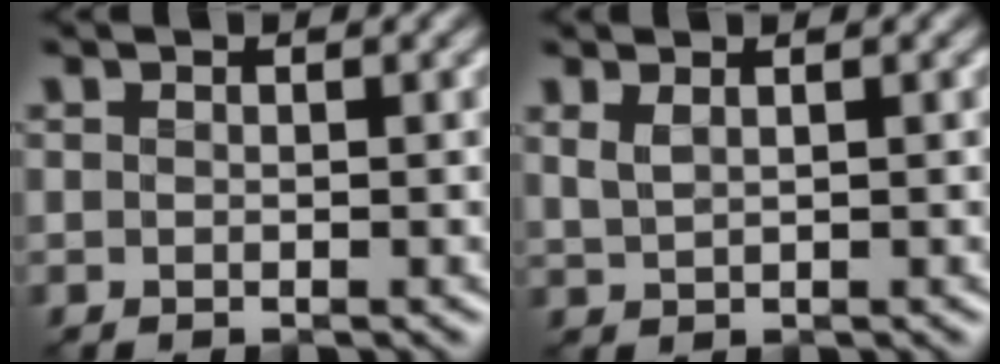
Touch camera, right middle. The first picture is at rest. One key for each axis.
{"total": 1.3, "fx": 0.8, "fy": 0.5, "fz": 0.9, "tx": -0.021, "ty": -0.001, "tz": 0.022}